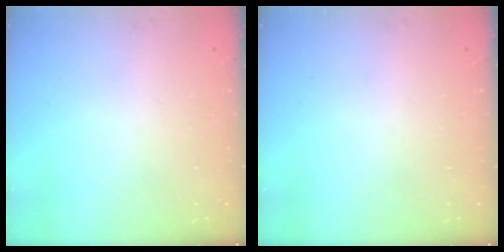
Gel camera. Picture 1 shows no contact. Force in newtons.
{"total": 0.0}